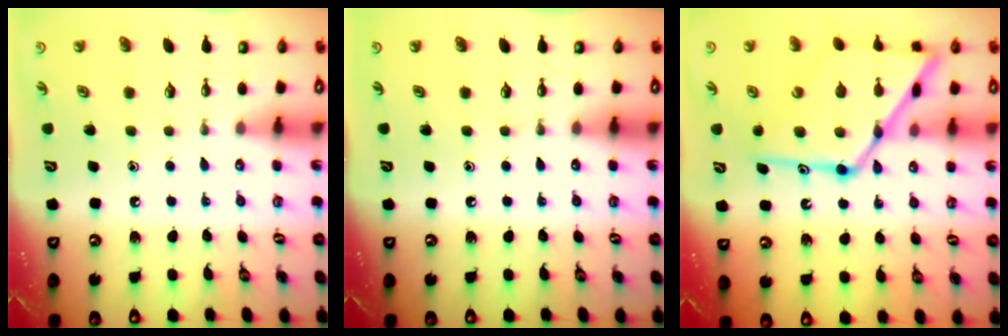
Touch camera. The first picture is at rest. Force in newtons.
{"total": 0.0}
{"total": 22.6, "press": 22.5, "slide": 1.8}